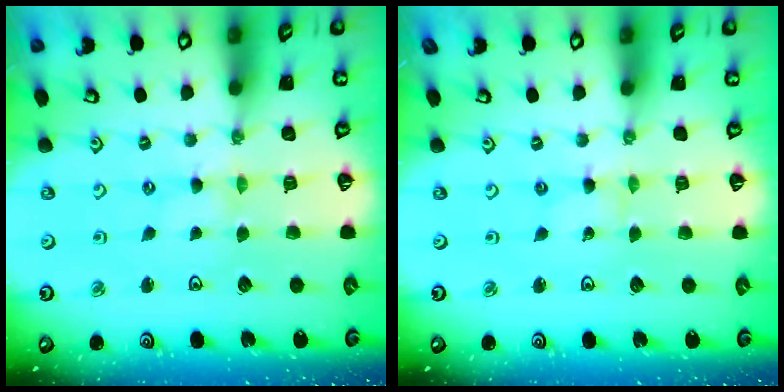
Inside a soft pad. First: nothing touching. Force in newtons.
{"total": 0.6, "press": 0.6, "slide": 0.1}